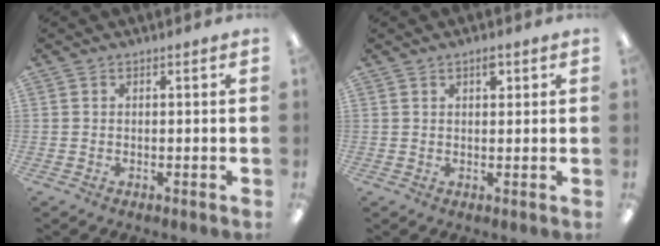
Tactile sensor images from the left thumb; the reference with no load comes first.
{"total": 3.0, "force": [1.8, 1.4, 1.9], "torque": [-0.017, -0.006, 0.025]}